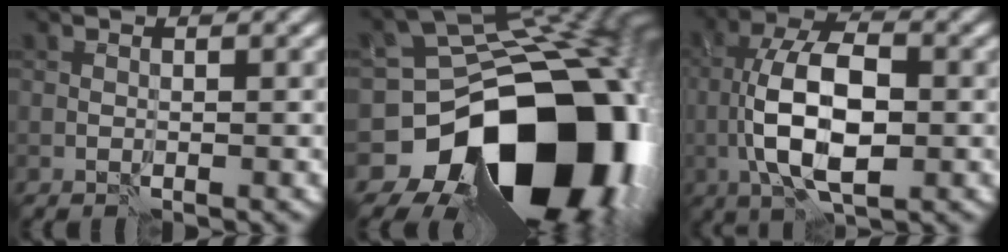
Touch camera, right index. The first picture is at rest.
{"total": 20.6, "force": [-8.3, 14.5, 12.0], "torque": [-0.165, -0.032, -0.114]}
{"total": 9.0, "force": [-1.3, 4.2, 7.9], "torque": [-0.150, 0.010, -0.026]}